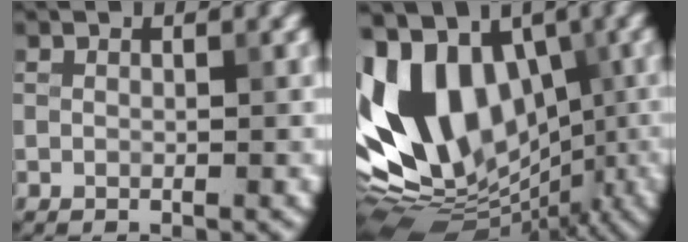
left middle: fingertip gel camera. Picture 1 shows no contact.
{"total": 14.7, "force": [0.3, 10.4, 10.4], "torque": [-0.195, 0.018, -0.012]}